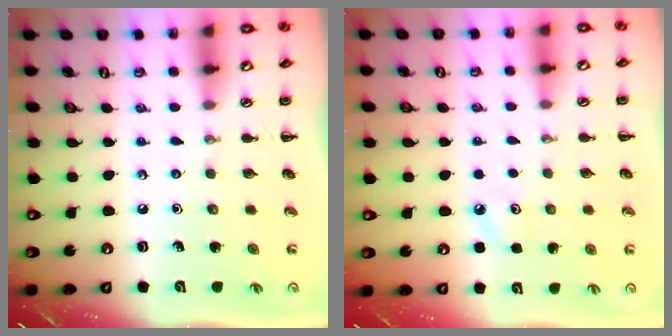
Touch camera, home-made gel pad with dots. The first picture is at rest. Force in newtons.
{"total": 5.1, "press": 4.9, "slide": 1.5}